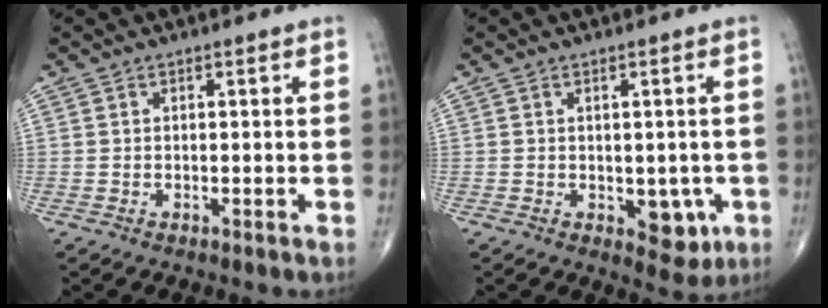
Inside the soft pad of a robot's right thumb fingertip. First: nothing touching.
{"total": 5.6, "force": [-1.4, 3.5, 4.1], "torque": [-0.017, -0.004, -0.009]}